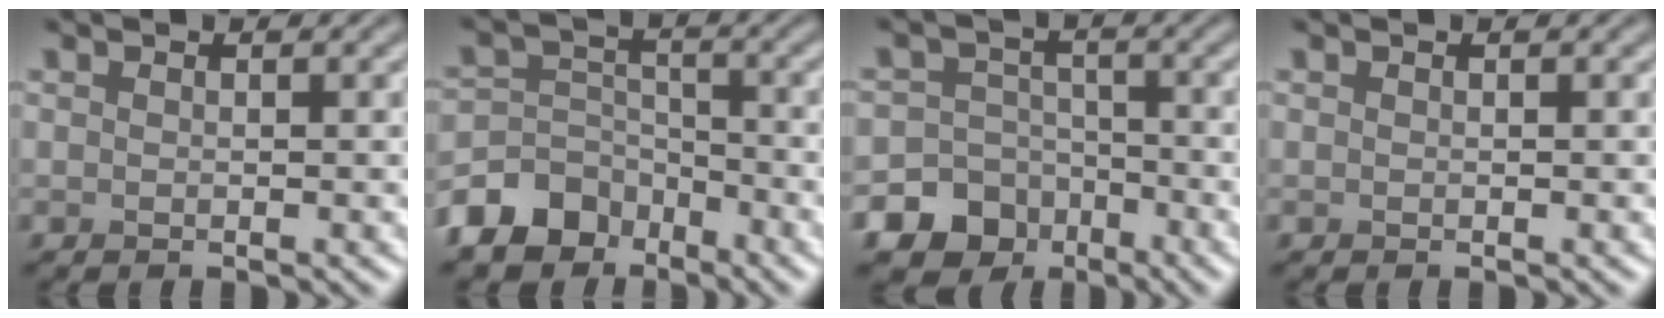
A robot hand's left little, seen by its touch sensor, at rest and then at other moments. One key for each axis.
{"total": 7.1, "fx": -5.1, "fy": 4.6, "fz": 1.8, "tx": -0.019, "ty": 0.000, "tz": -0.103}
{"total": 13.1, "fx": -7.2, "fy": 10.9, "fz": 1.6, "tx": -0.037, "ty": -0.058, "tz": -0.131}
{"total": 0.0}